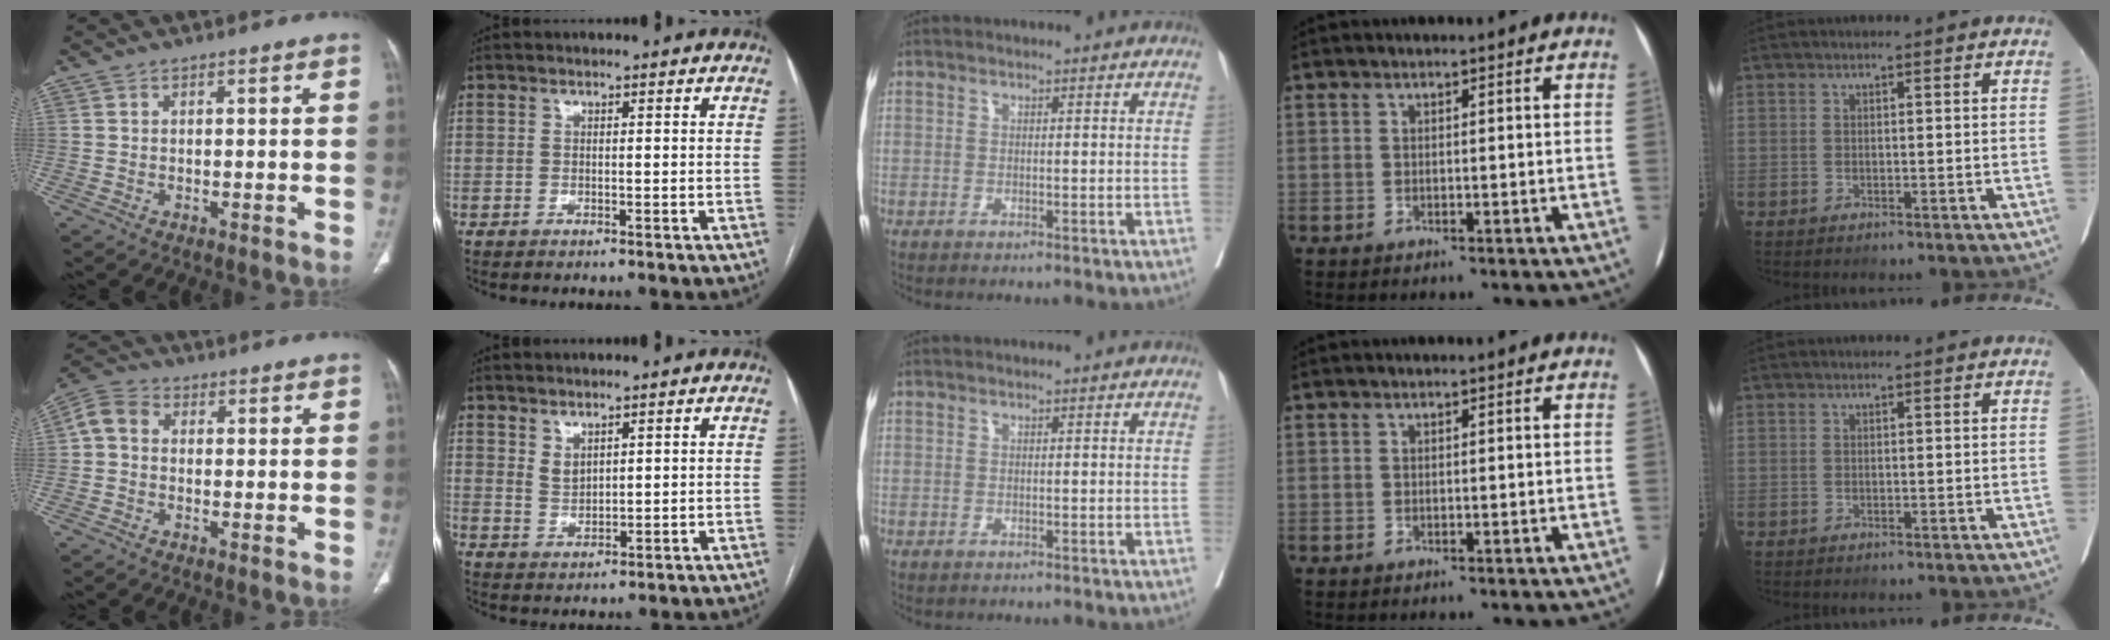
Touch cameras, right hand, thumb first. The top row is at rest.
{"thumb": {"total": 5.1, "force": [0.2, 4.0, 3.2], "torque": [-0.058, 0.017, -0.011]}, "index": {"total": 2.5, "force": [1.7, 1.3, 1.3], "torque": [-0.027, -0.003, 0.043]}}